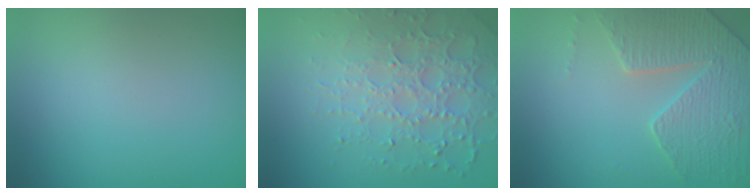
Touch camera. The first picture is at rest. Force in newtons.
{"total": 5.2, "press": 4.3, "slide": 2.8}
{"total": 4.6, "press": 4.4, "slide": 1.2}